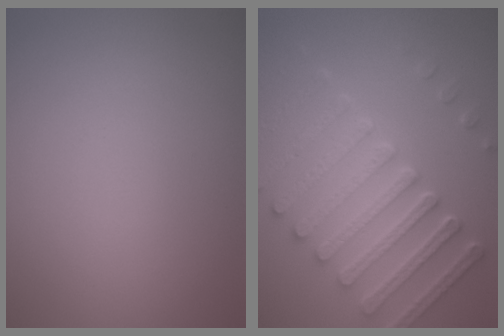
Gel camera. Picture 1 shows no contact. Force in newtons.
{"total": 7.9, "press": 6.4, "slide": 4.5}